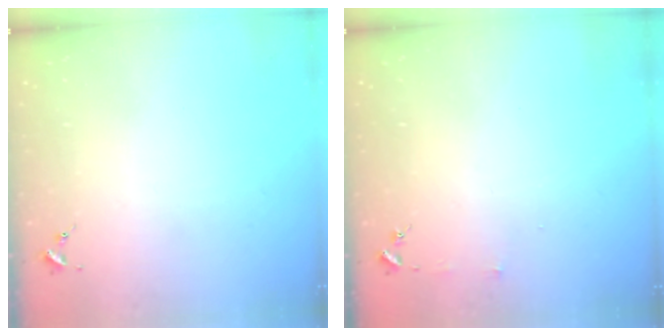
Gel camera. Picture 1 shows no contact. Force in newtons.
{"total": 3.0, "press": 3.0, "slide": 0.3}